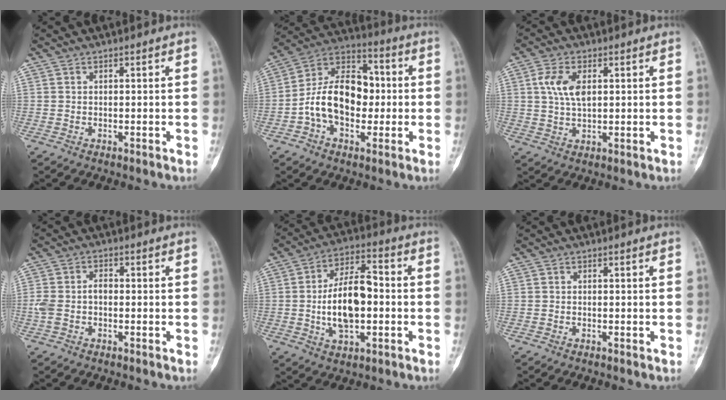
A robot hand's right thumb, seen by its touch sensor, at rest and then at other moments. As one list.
[{"total": 16.4, "force": [-1.3, 10.9, 12.1], "torque": [-0.177, 0.042, -0.028]}, {"total": 7.0, "force": [1.9, 3.8, 5.5], "torque": [-0.105, -0.003, 0.035]}, {"total": 4.7, "force": [-0.7, 3.0, 3.5], "torque": [-0.082, 0.021, -0.014]}, {"total": 13.8, "force": [-1.1, 7.1, 11.8], "torque": [-0.193, 0.024, -0.022]}, {"total": 0.0}]